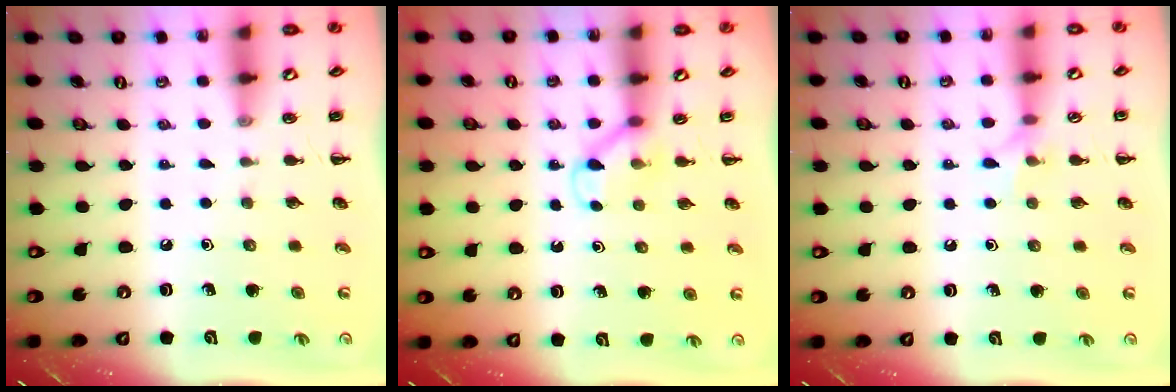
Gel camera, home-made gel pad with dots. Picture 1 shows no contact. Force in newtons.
{"total": 5.0, "press": 4.7, "slide": 1.7}
{"total": 5.5, "press": 5.4, "slide": 0.9}